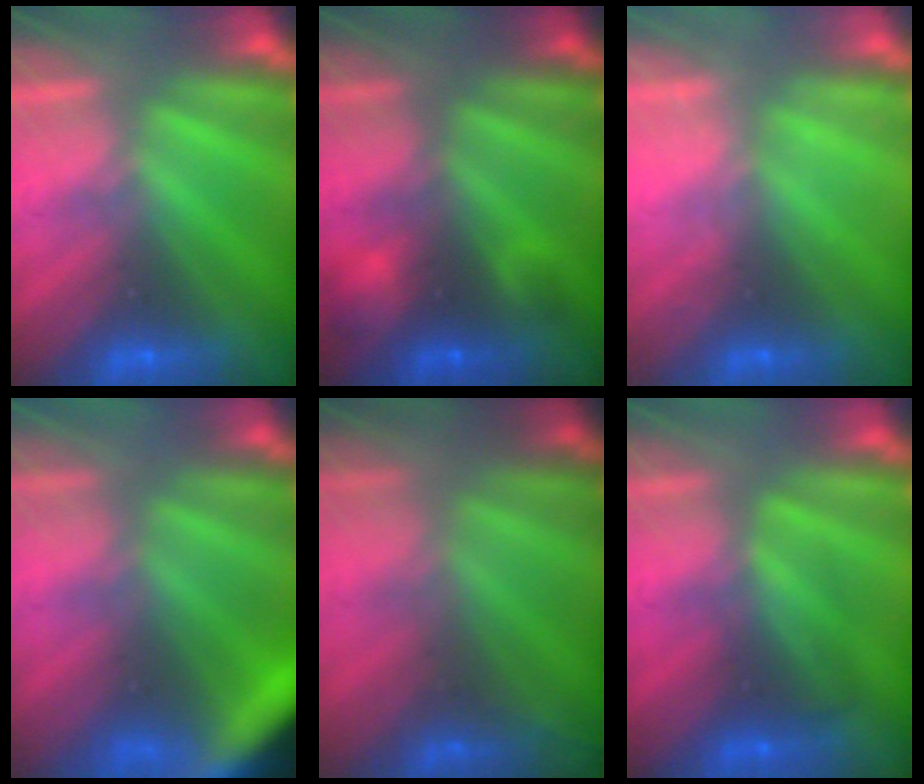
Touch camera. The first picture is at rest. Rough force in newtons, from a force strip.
{"total": 2.3}
{"total": 2.2}
{"total": 6.1}
{"total": 9.1}
{"total": 2.4}